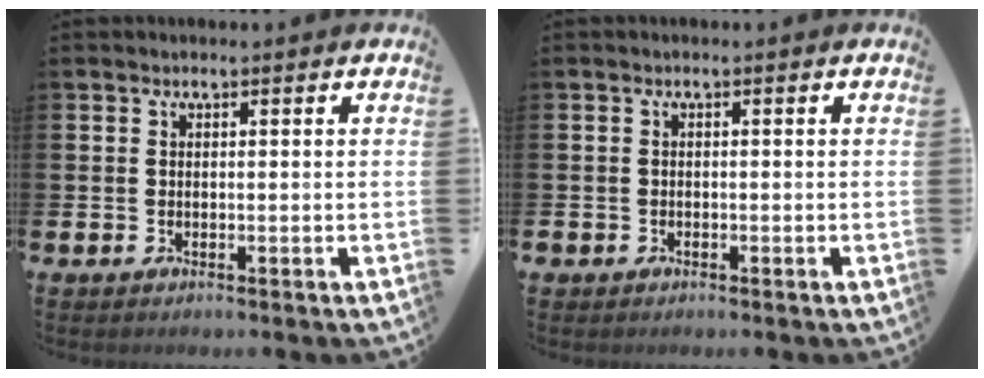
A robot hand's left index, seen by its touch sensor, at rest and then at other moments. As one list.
[{"total": 0.7, "force": [-0.5, 0.5, 0.0], "torque": [-0.002, 0.003, -0.012]}]